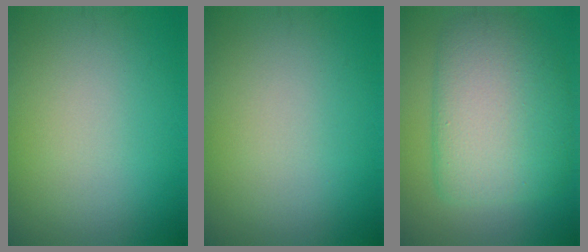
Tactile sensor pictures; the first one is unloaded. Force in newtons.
{"total": 0.0}
{"total": 8.5, "press": 8.4, "slide": 0.7}